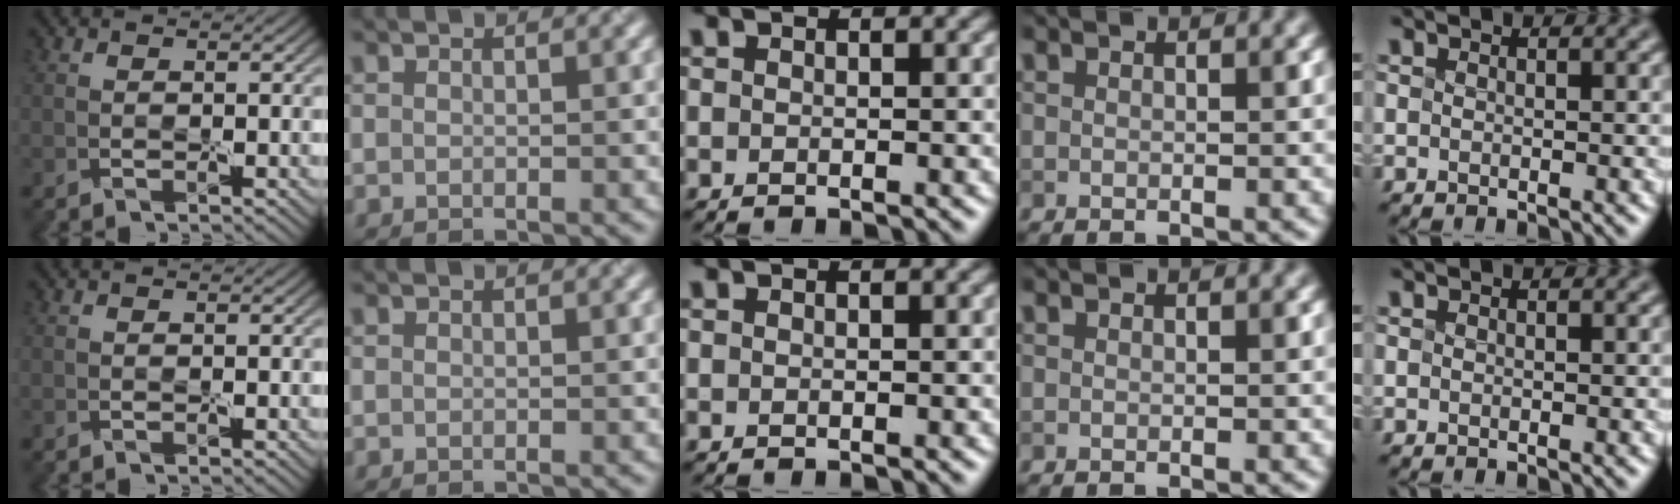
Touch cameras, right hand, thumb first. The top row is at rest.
{}